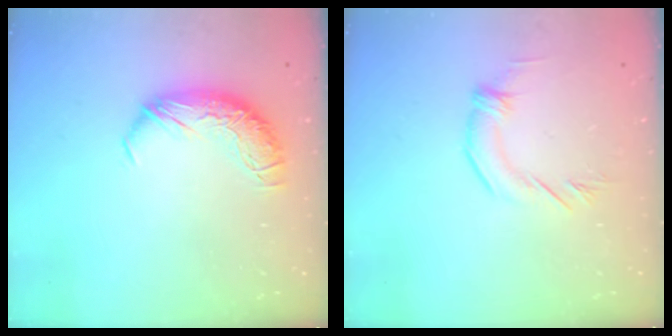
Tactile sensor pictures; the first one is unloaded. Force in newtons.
{"total": 2.8, "press": 2.8, "slide": 0.2}